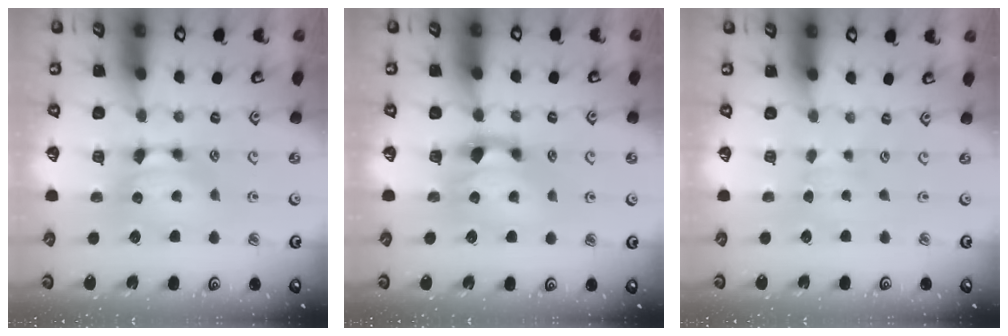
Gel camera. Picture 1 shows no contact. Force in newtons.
{"total": 1.4, "press": 0.6, "slide": 1.2}
{"total": 3.0, "press": 2.9, "slide": 0.4}